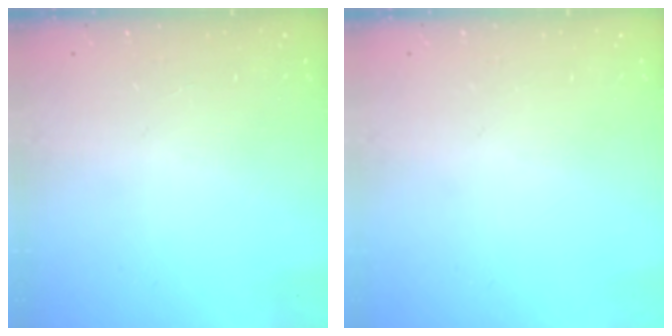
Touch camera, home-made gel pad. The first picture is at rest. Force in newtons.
{"total": 0.0}